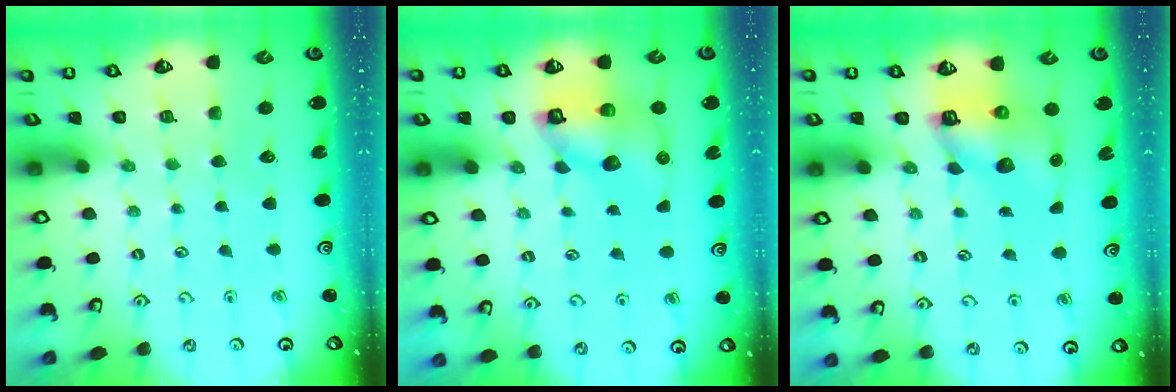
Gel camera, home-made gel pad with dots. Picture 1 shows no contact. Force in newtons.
{"total": 10.7, "press": 10.6, "slide": 1.4}
{"total": 8.4, "press": 8.4, "slide": 0.9}